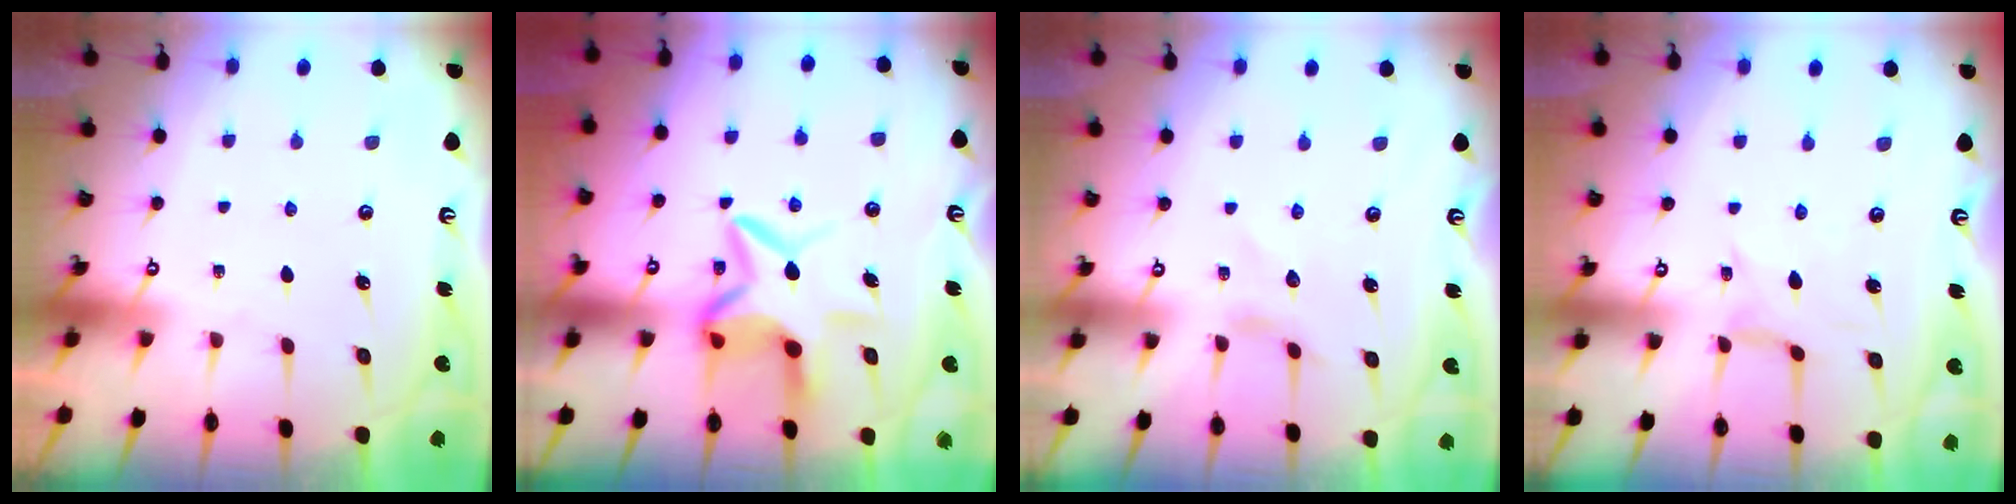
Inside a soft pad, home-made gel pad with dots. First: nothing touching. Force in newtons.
{"total": 9.1, "press": 9.0, "slide": 1.5}
{"total": 2.3, "press": 2.3, "slide": 0.2}
{"total": 0.8, "press": 0.8, "slide": 0.3}